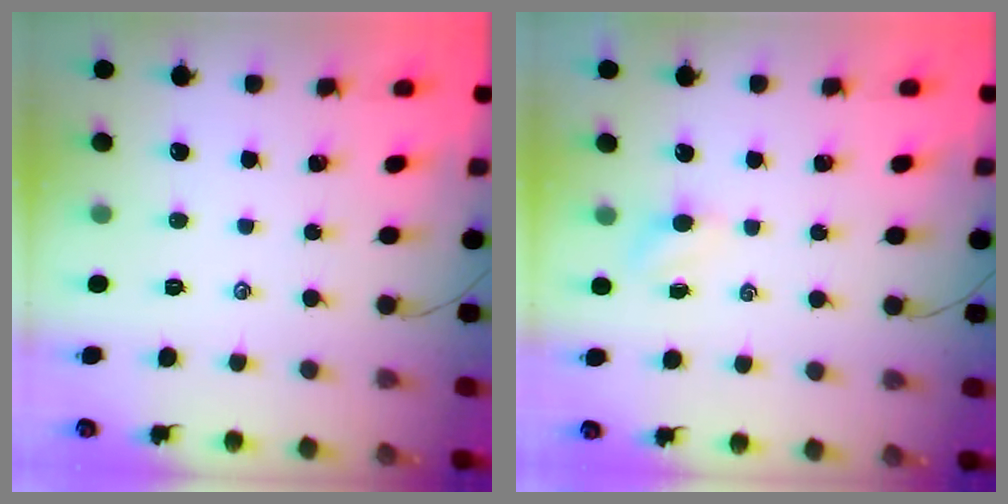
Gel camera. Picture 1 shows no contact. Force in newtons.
{"total": 3.2, "press": 3.0, "slide": 1.2}